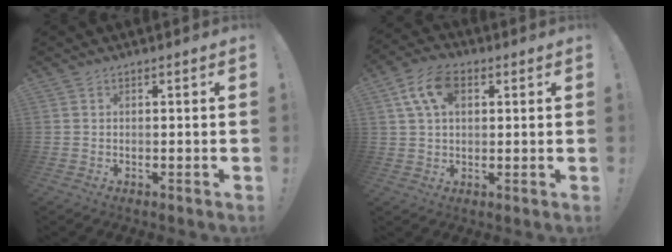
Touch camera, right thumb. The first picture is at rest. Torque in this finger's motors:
{"motor_torque": [0.13, 0.22, 0.24, -0.08, 0.03]}